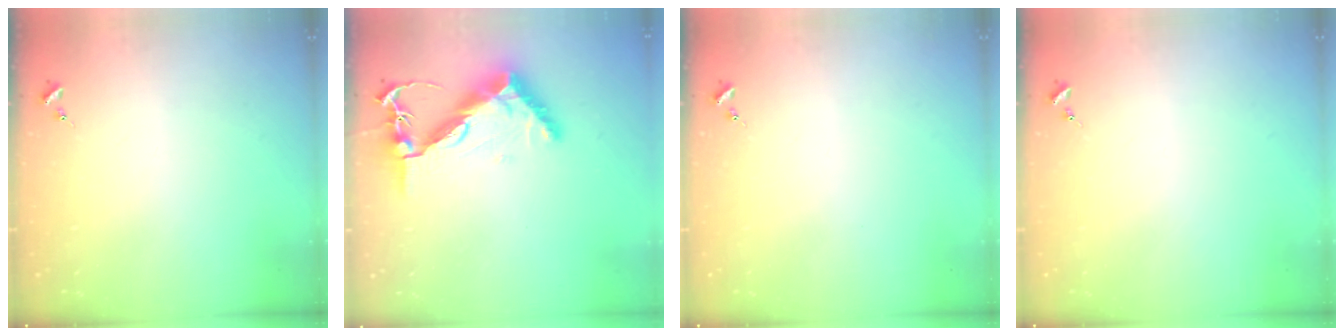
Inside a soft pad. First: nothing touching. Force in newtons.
{"total": 12.4, "press": 12.3, "slide": 1.4}
{"total": 0.0}
{"total": 0.0}